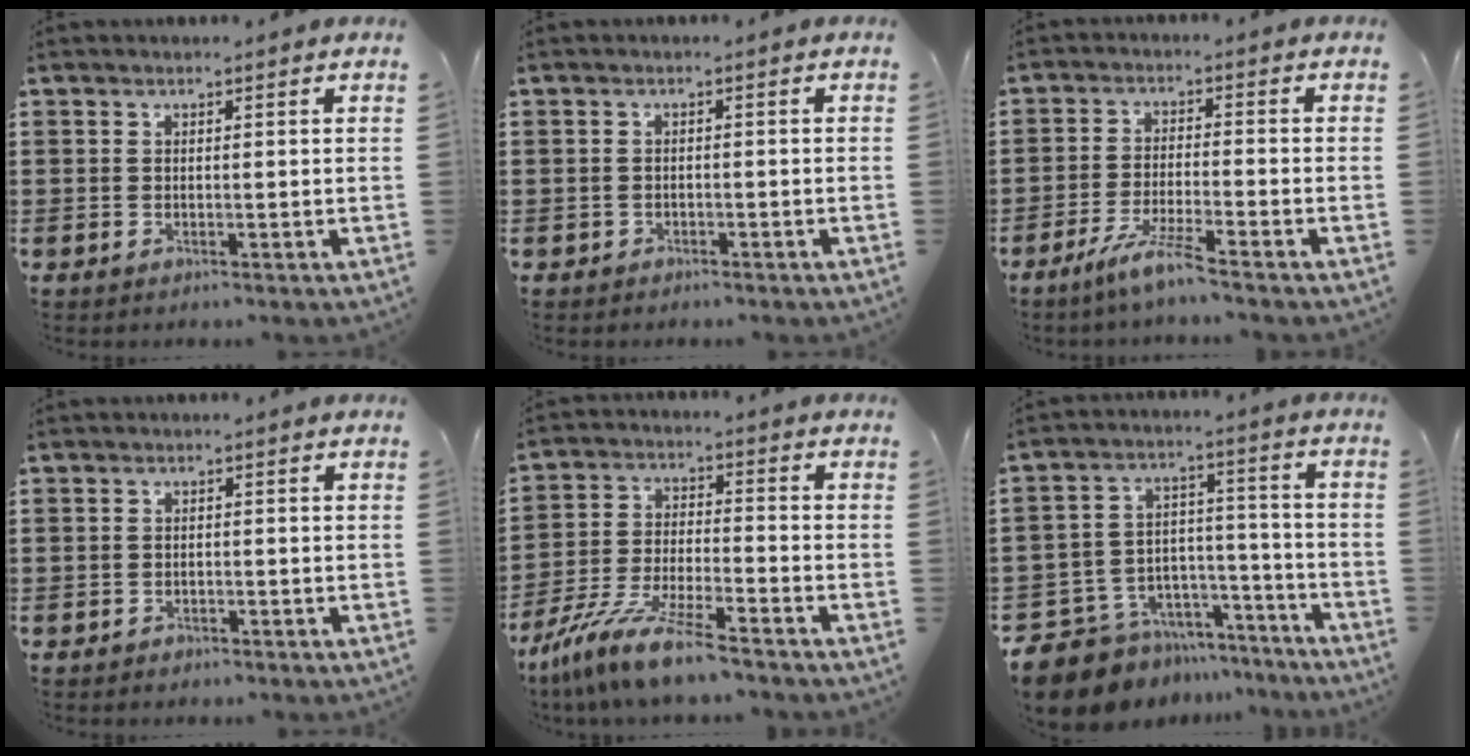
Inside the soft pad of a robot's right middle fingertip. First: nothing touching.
{"total": 1.1, "force": [-0.9, 0.5, 0.0], "torque": [-0.002, 0.003, -0.022]}
{"total": 5.7, "force": [-4.6, -0.2, 3.4], "torque": [-0.081, -0.017, -0.088]}
{"total": 1.3, "force": [-1.1, 0.7, -0.1], "torque": [-0.001, 0.004, -0.026]}
{"total": 10.1, "force": [-8.9, 0.2, 4.8], "torque": [-0.105, 0.004, -0.178]}
{"total": 9.1, "force": [-7.9, 4.4, 0.9], "torque": [-0.034, 0.015, -0.152]}